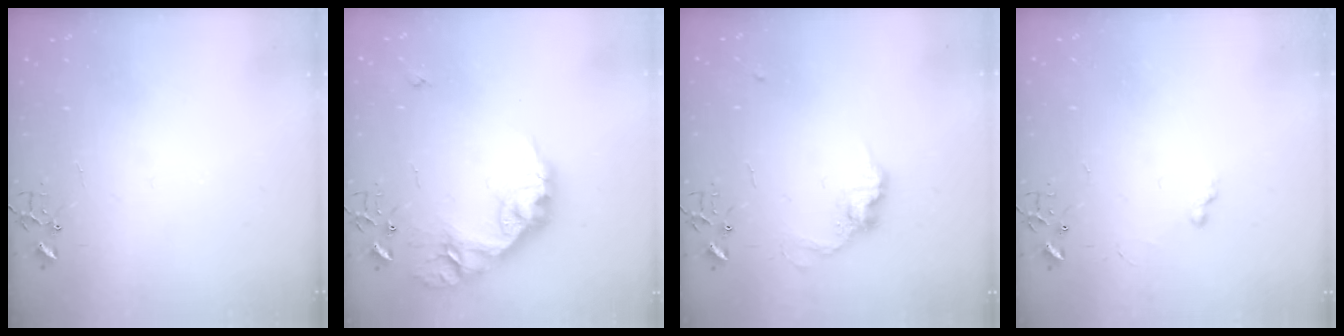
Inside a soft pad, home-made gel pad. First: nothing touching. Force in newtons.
{"total": 18.9, "press": 18.8, "slide": 0.9}
{"total": 10.7, "press": 10.7, "slide": 0.5}
{"total": 4.6, "press": 4.5, "slide": 0.6}